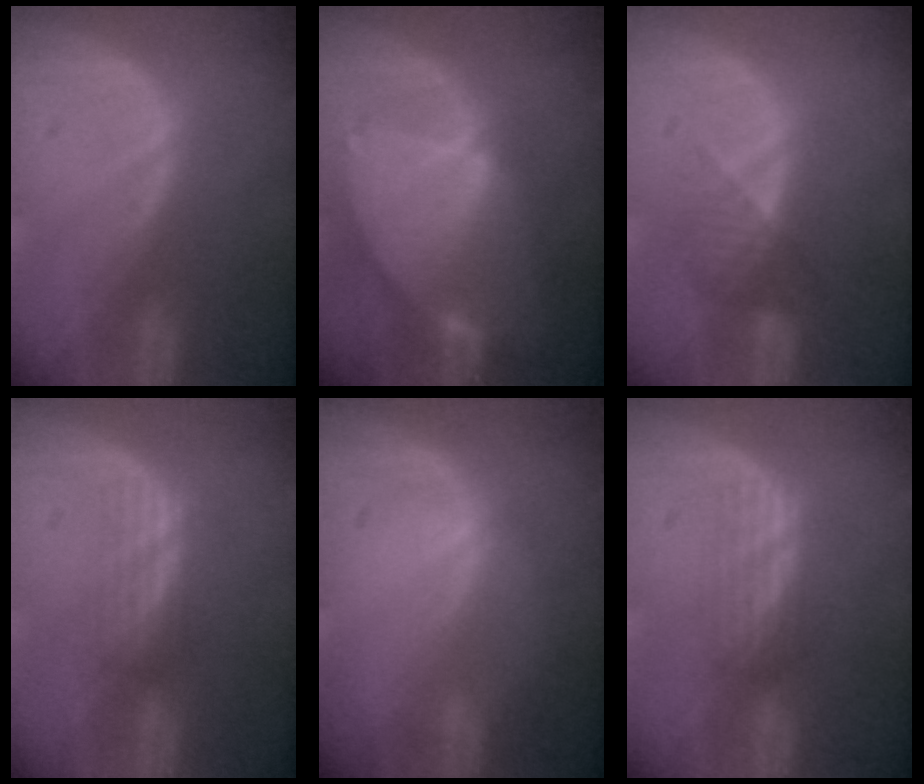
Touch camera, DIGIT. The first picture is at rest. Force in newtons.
{"total": 8.7, "press": 7.5, "slide": 4.4}
{"total": 3.7, "press": 3.4, "slide": 1.3}
{"total": 3.0, "press": 2.6, "slide": 1.5}
{"total": 0.0}
{"total": 3.1, "press": 2.7, "slide": 1.6}